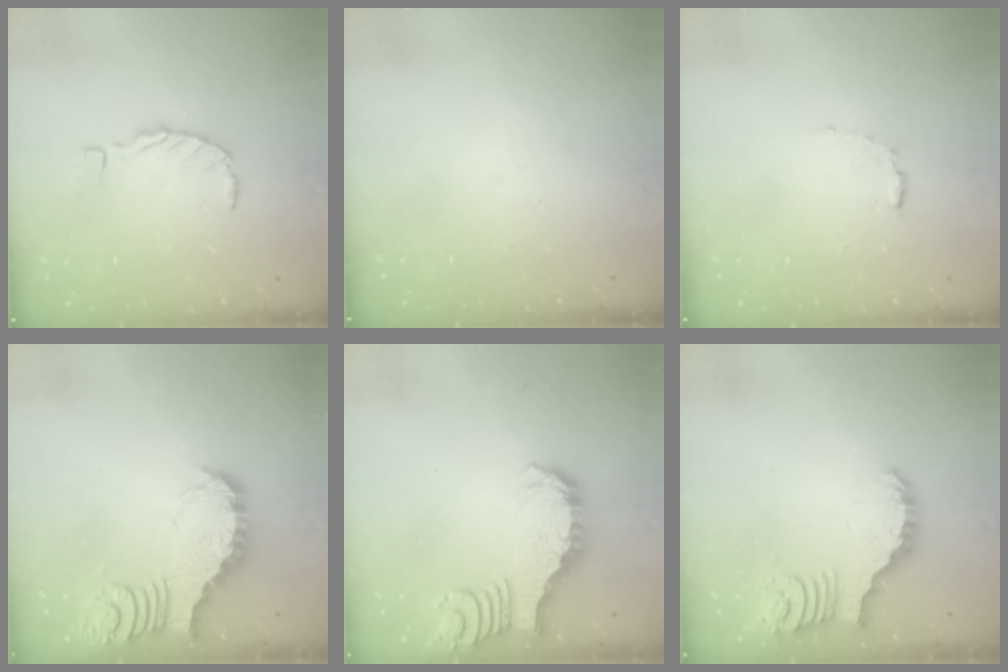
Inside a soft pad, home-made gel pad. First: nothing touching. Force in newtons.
{"total": 1.6, "press": 1.6, "slide": 0.0}
{"total": 4.7, "press": 4.7, "slide": 0.6}
{"total": 3.9, "press": 3.9, "slide": 0.4}
{"total": 2.9, "press": 2.8, "slide": 0.5}
{"total": 2.6, "press": 2.5, "slide": 0.5}